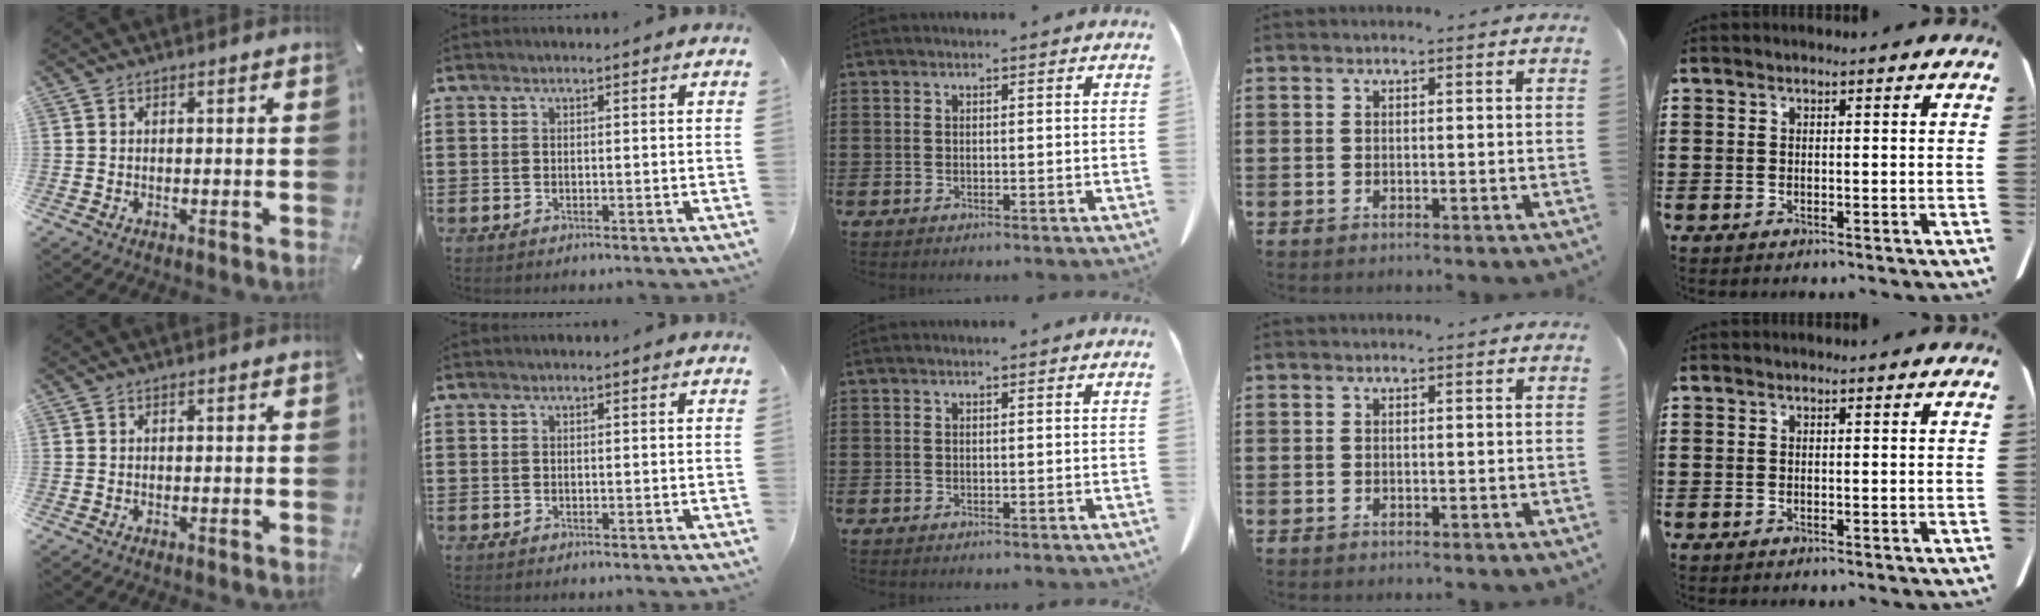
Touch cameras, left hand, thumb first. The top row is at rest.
{}